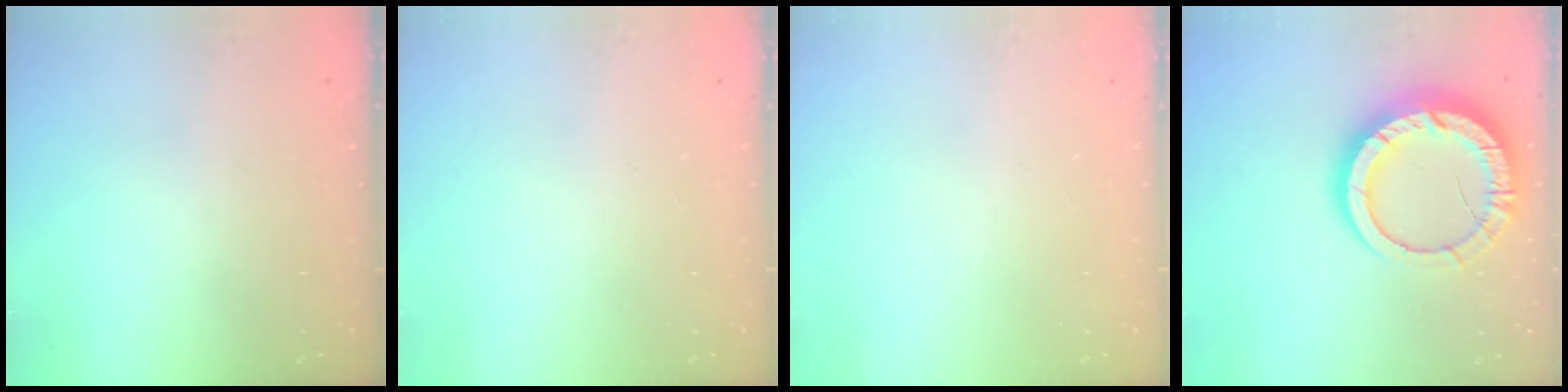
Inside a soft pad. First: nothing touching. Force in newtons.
{"total": 0.0}
{"total": 0.0}
{"total": 16.2, "press": 16.2, "slide": 1.5}